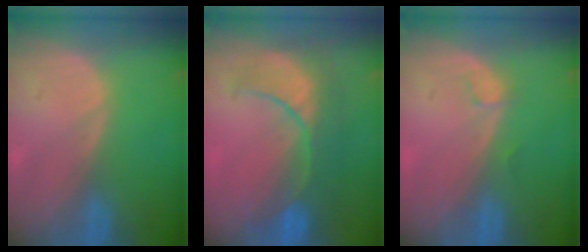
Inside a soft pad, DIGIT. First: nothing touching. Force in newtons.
{"total": 8.7, "press": 8.5, "slide": 2.1}
{"total": 1.1, "press": 1.1, "slide": 0.2}